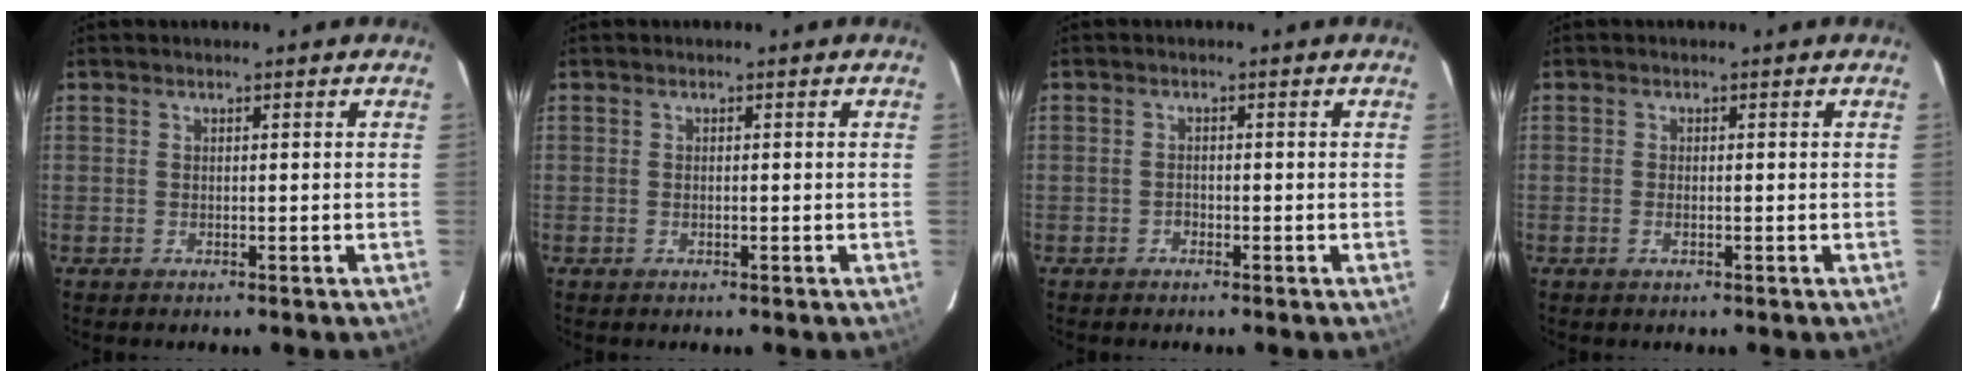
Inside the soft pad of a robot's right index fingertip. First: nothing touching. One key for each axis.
{"total": 0.0}
{"total": 0.7, "fx": -0.6, "fy": 0.5, "fz": 0.1, "tx": -0.001, "ty": 0.002, "tz": -0.009}
{"total": 1.1, "fx": -0.5, "fy": 0.5, "fz": 0.9, "tx": -0.019, "ty": -0.001, "tz": -0.009}